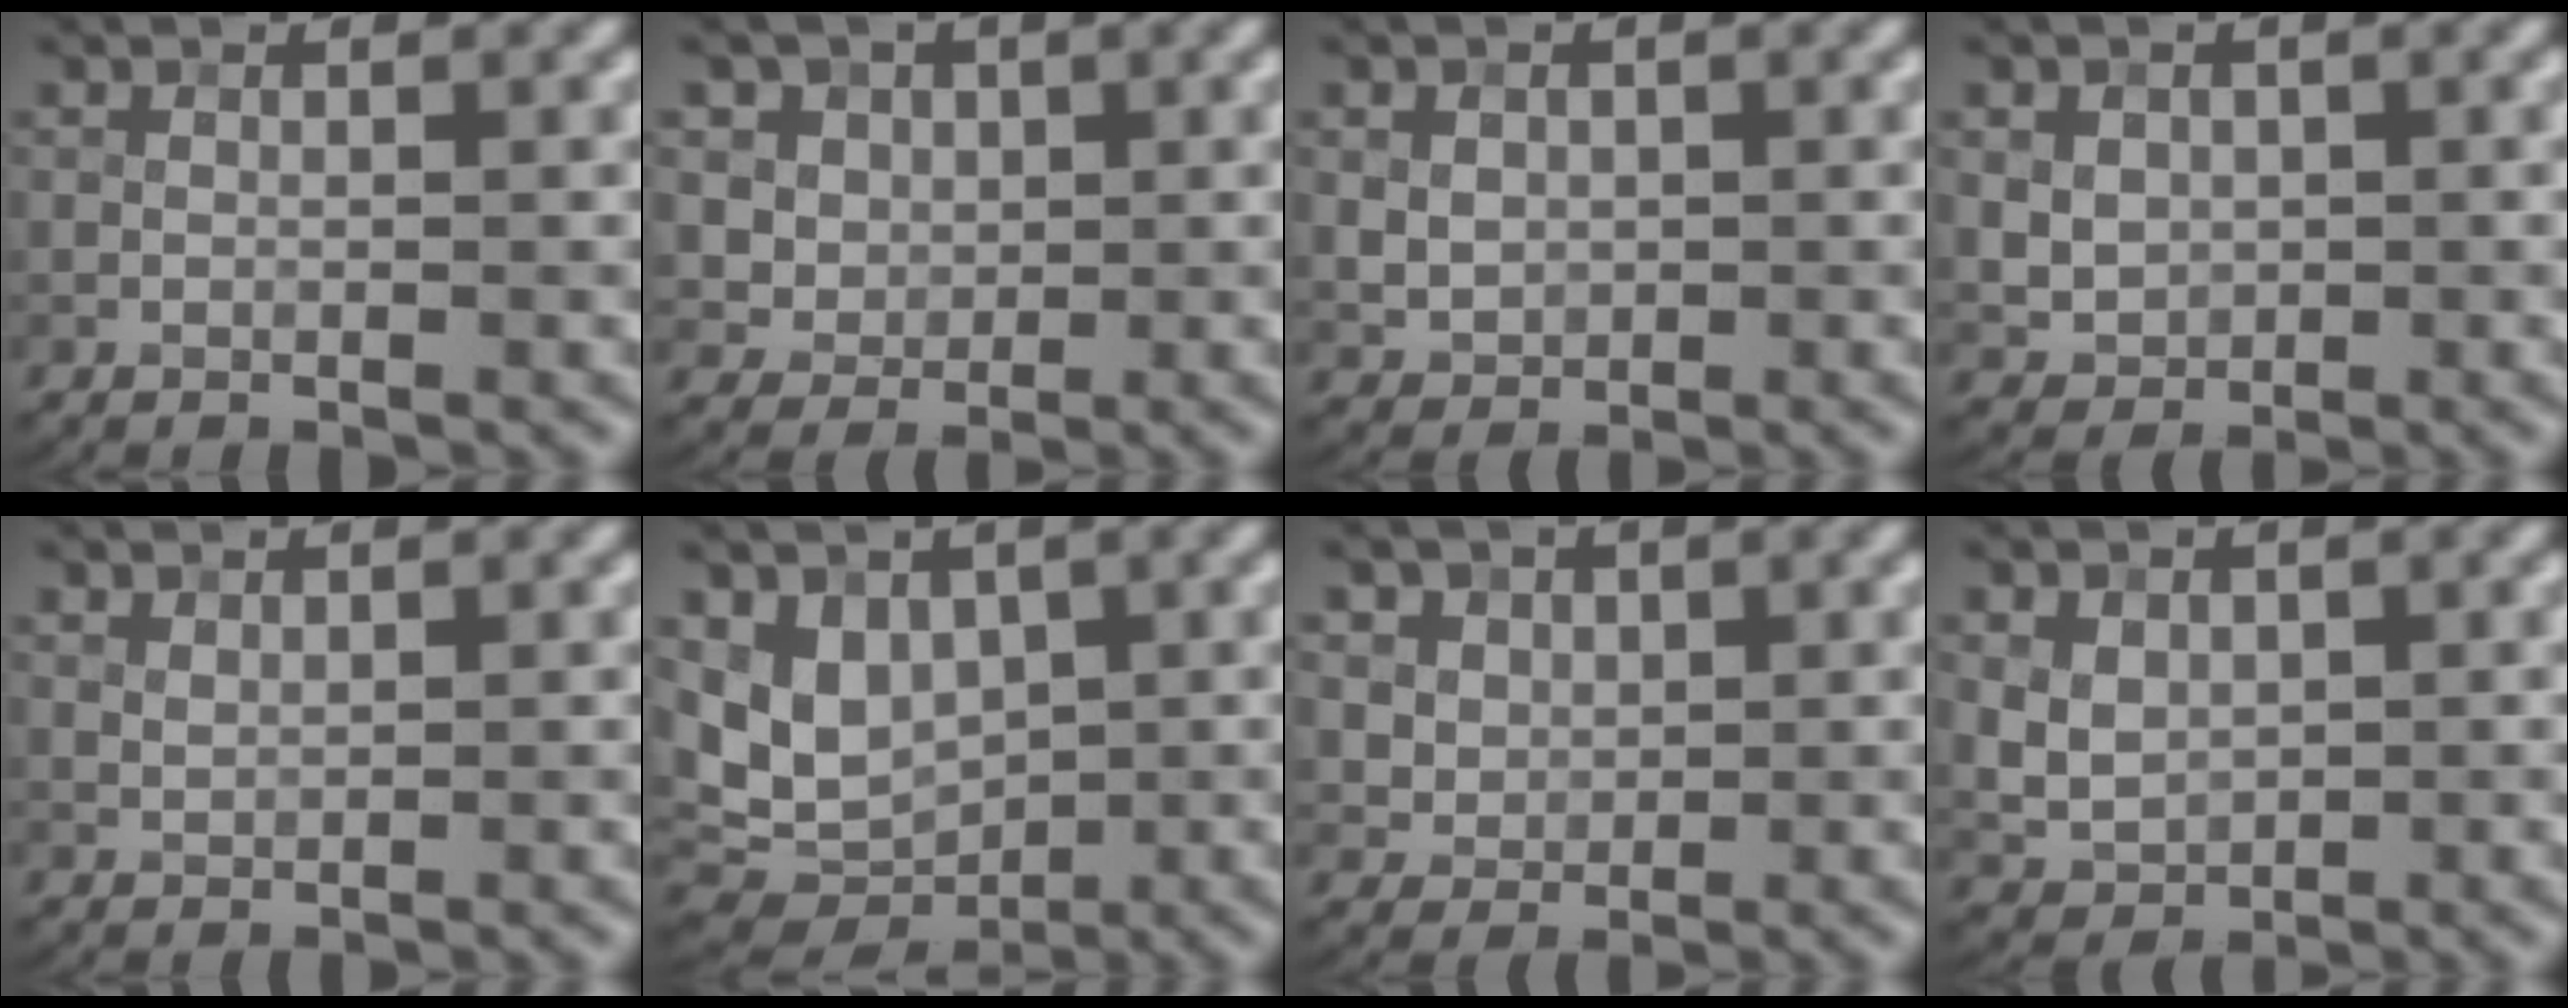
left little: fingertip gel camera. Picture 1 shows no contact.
{"total": 6.9, "force": [3.2, 5.4, 2.7], "torque": [-0.048, 0.004, 0.046]}
{"total": 2.2, "force": [0.3, 1.9, 1.0], "torque": [-0.021, -0.003, 0.009]}
{"total": 3.2, "force": [0.8, 2.6, 1.6], "torque": [-0.043, 0.007, 0.022]}
{"total": 0.9, "force": [0.7, 0.4, 0.4], "torque": [-0.014, 0.000, 0.018]}
{"total": 5.8, "force": [1.1, 4.4, 3.6], "torque": [-0.068, -0.013, 0.020]}
{"total": 5.6, "force": [2.9, 4.3, 2.1], "torque": [-0.050, -0.003, 0.053]}
{"total": 3.1, "force": [0.4, 2.5, 1.8], "torque": [-0.040, -0.005, 0.014]}